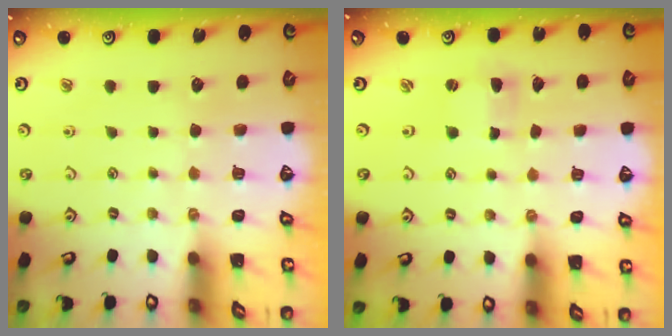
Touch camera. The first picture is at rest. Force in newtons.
{"total": 0.7, "press": 0.7, "slide": 0.2}